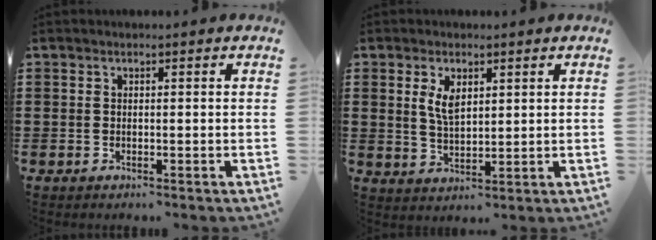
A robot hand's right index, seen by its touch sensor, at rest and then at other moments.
{"total": 4.1, "force": [1.6, 1.9, 3.2], "torque": [-0.061, 0.002, 0.027]}